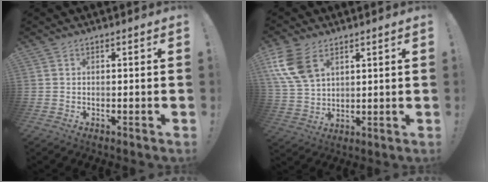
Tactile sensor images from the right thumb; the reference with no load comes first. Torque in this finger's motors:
{"motor_torque": [0.21, 0.43, 0.96, 0.40, 0.38]}